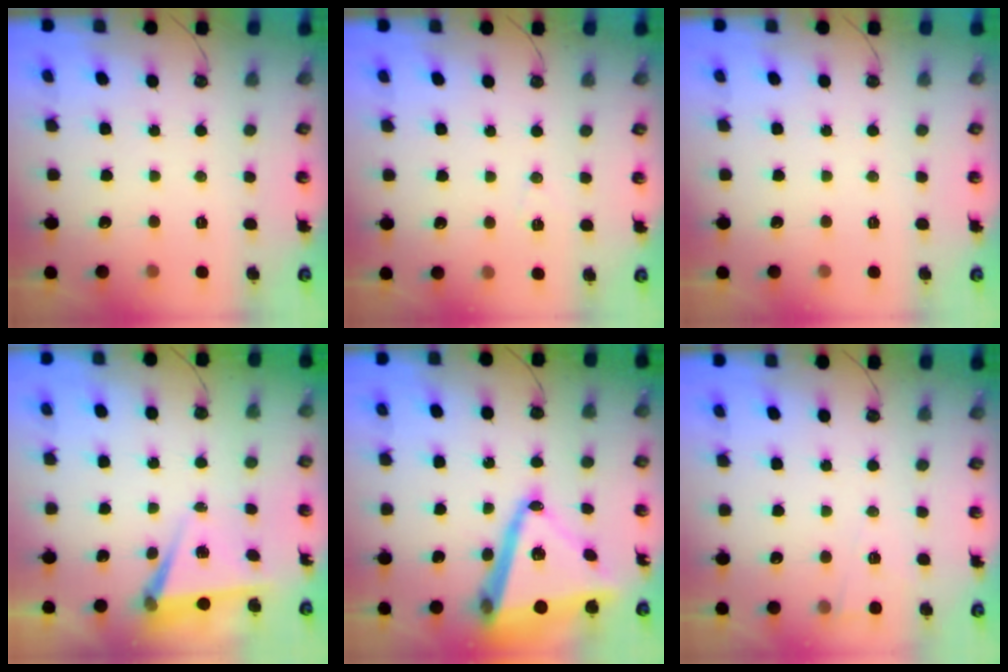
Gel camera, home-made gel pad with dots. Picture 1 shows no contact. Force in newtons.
{"total": 3.9, "press": 3.3, "slide": 2.2}
{"total": 0.0}
{"total": 6.7, "press": 5.0, "slide": 4.4}
{"total": 21.0, "press": 20.8, "slide": 2.6}
{"total": 3.1, "press": 2.9, "slide": 1.1}